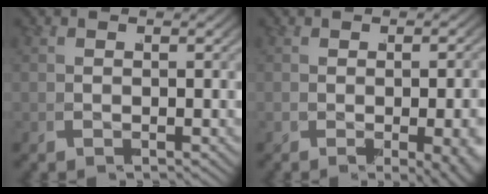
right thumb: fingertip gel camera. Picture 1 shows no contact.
{"total": 3.6, "force": [-0.8, 0.6, 3.5], "torque": [-0.038, -0.009, -0.004]}